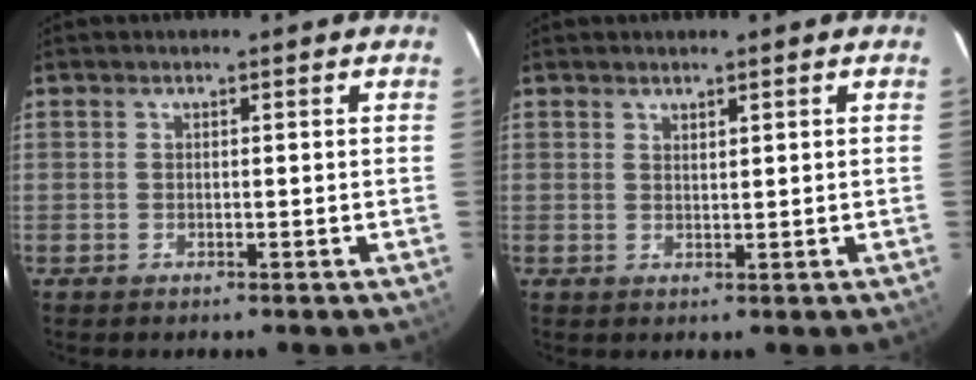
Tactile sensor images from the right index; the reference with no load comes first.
{"total": 1.3, "force": [1.1, 0.4, 0.6], "torque": [-0.006, 0.001, 0.019]}